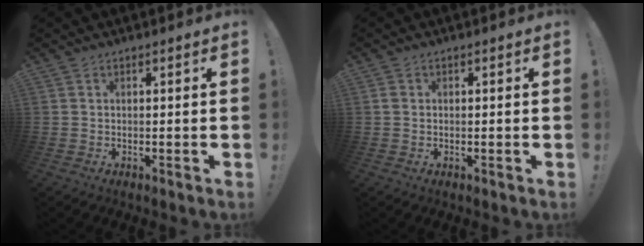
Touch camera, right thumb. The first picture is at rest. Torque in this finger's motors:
{"motor_torque": [0.09, 0.23, 0.07, -0.51, -0.01]}